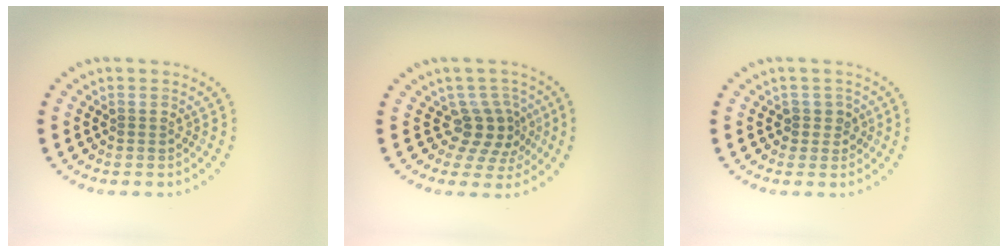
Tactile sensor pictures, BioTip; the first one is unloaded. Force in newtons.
{"total": 3.2, "press": 2.2, "slide": 2.4}
{"total": 1.5, "press": 1.2, "slide": 0.9}